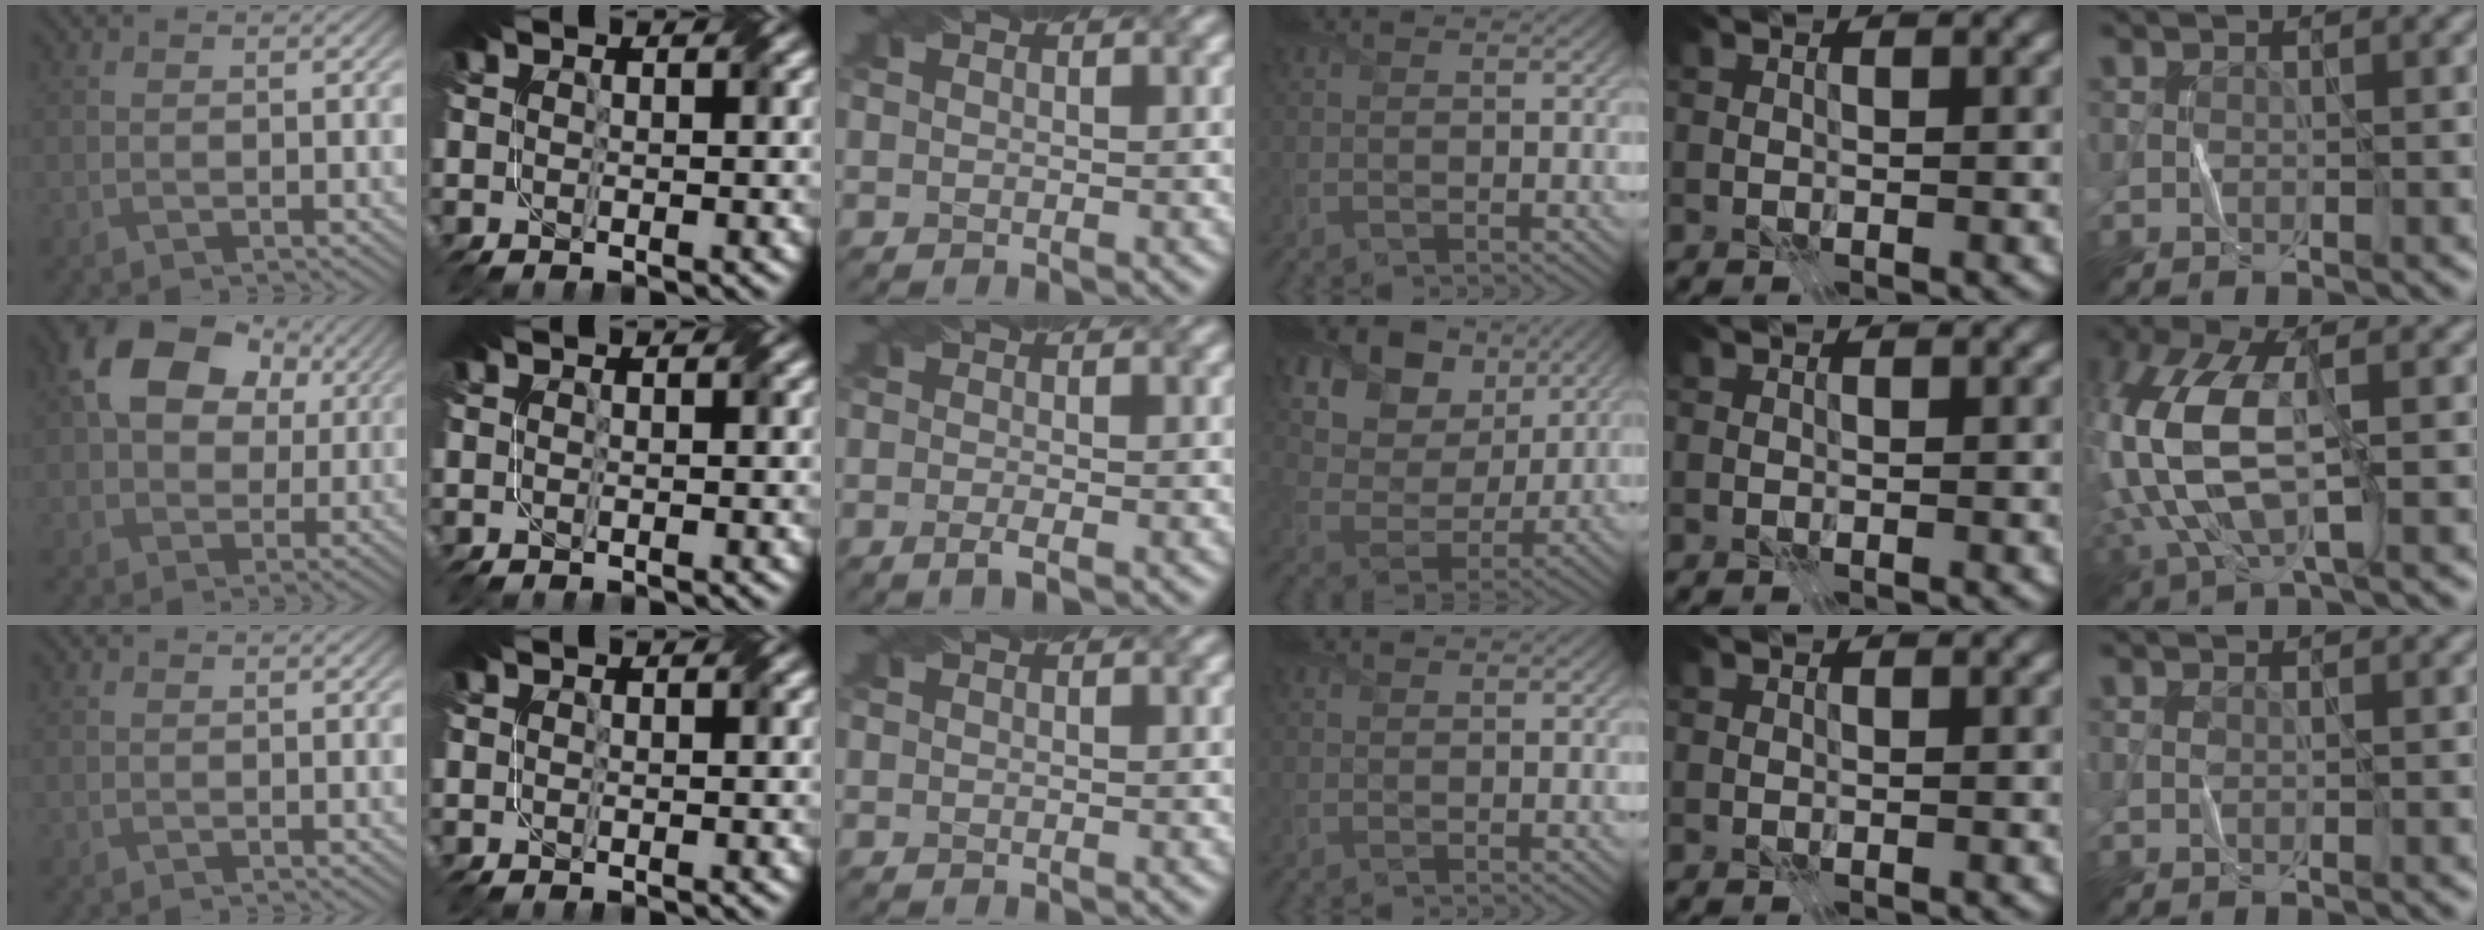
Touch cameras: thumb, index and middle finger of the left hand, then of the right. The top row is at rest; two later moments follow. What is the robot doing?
{"motion": "fold", "object": "netting"}